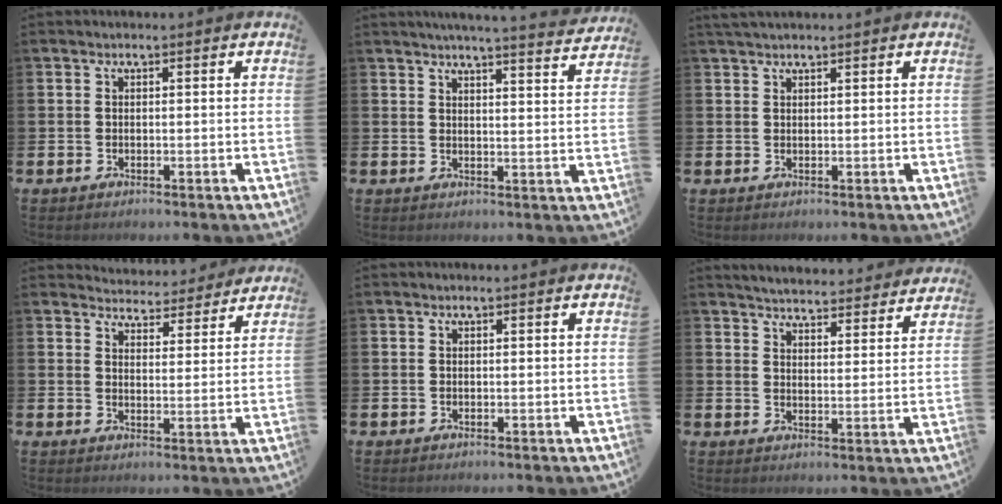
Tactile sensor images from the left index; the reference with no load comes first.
{"total": 4.7, "force": [4.6, -0.6, 1.0], "torque": [-0.019, -0.031, 0.077]}
{"total": 1.6, "force": [1.5, 0.3, 0.5], "torque": [0.001, -0.001, 0.025]}
{"total": 4.6, "force": [4.5, 0.9, -0.1], "torque": [-0.003, -0.040, 0.077]}
{"total": 0.0}
{"total": 5.0, "force": [5.0, 0.5, 0.1], "torque": [-0.016, -0.041, 0.087]}